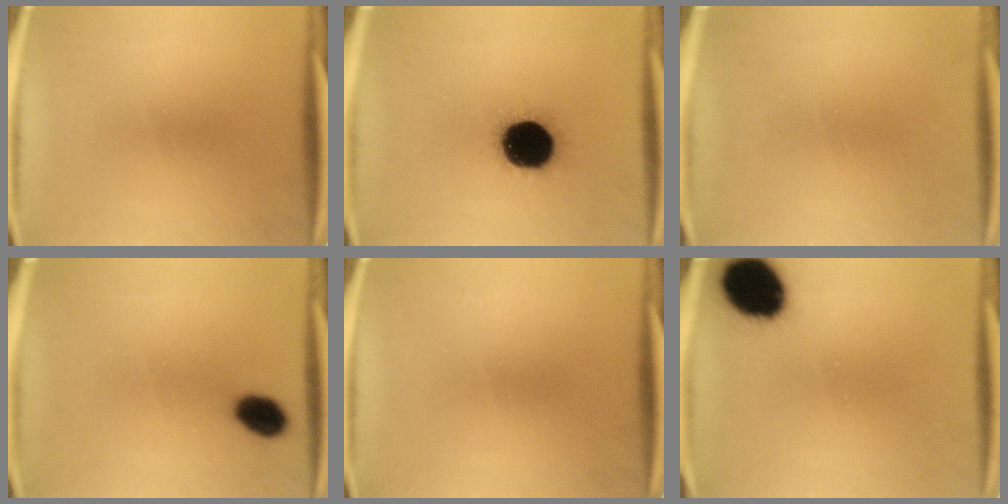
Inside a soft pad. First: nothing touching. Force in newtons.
{"total": 19.4}
{"total": 1.1}
{"total": 6.2}
{"total": 0.0}
{"total": 15.4}